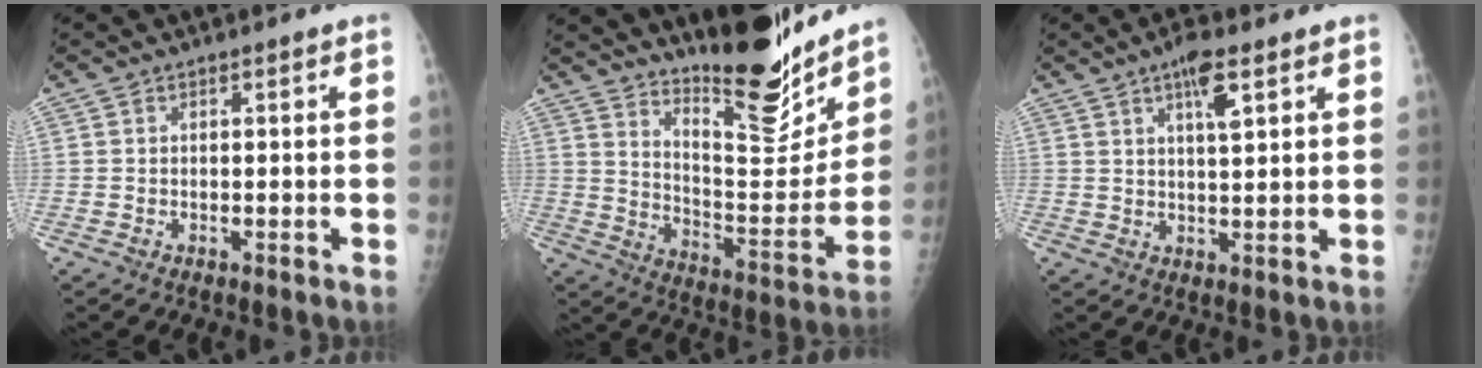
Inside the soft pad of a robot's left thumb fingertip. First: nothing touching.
{"total": 19.7, "force": [16.2, 4.8, 10.1], "torque": [-0.107, -0.134, 0.255]}
{"total": 5.9, "force": [3.0, 1.5, 4.8], "torque": [-0.074, -0.010, 0.048]}